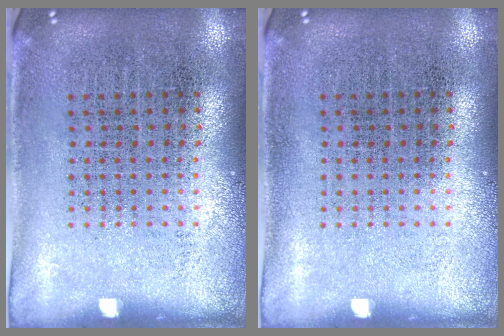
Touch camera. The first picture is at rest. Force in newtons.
{"total": 0.0}